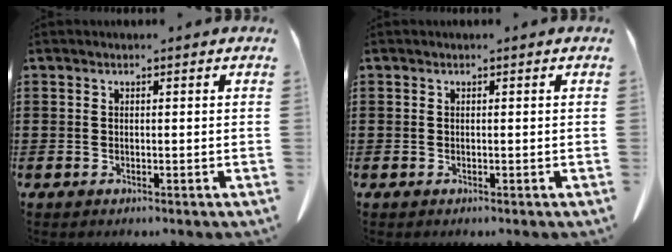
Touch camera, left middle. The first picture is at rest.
{"total": 0.0}